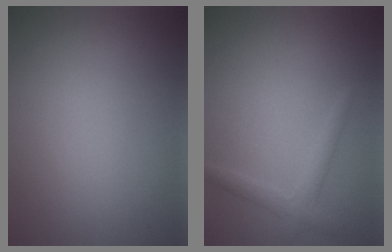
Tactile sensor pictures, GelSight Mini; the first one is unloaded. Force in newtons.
{"total": 2.0, "press": 2.0, "slide": 0.1}